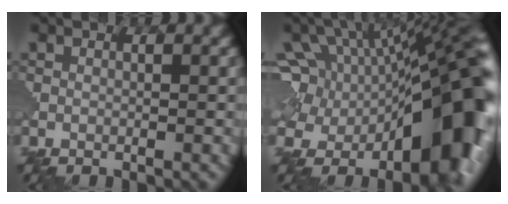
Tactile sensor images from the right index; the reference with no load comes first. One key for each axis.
{"total": 16.3, "fx": -3.7, "fy": 9.0, "fz": 13.1, "tx": -0.181, "ty": 0.007, "tz": -0.042}